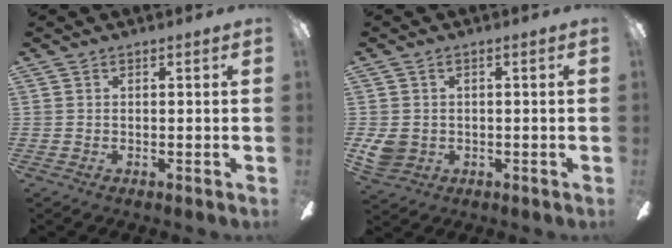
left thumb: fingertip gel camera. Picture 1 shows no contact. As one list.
[{"total": 4.7, "force": [-0.3, 4.1, 2.4], "torque": [-0.049, 0.005, -0.004]}]